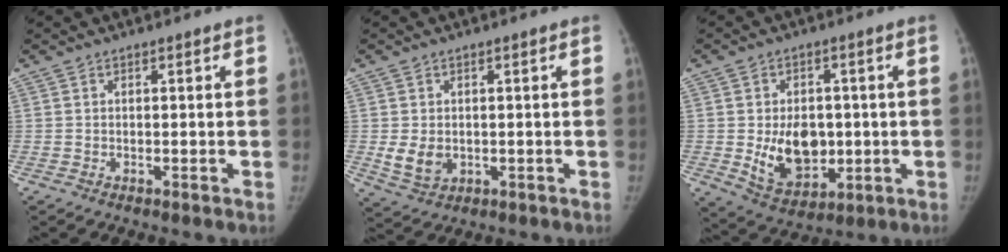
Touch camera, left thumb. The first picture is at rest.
{"total": 4.9, "force": [-0.4, 3.8, 3.1], "torque": [-0.044, -0.009, 0.007]}
{"total": 11.8, "force": [-0.8, 8.3, 8.4], "torque": [-0.094, -0.009, 0.004]}